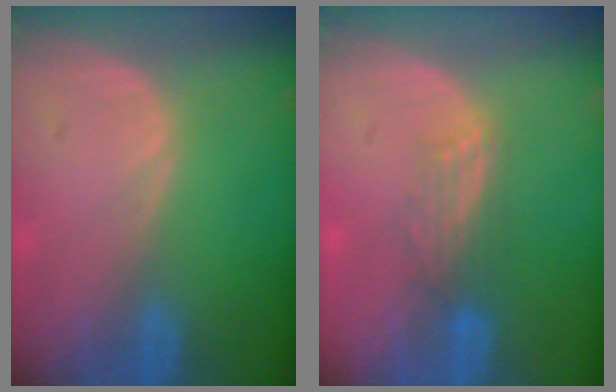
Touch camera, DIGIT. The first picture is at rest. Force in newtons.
{"total": 2.8, "press": 2.7, "slide": 0.6}